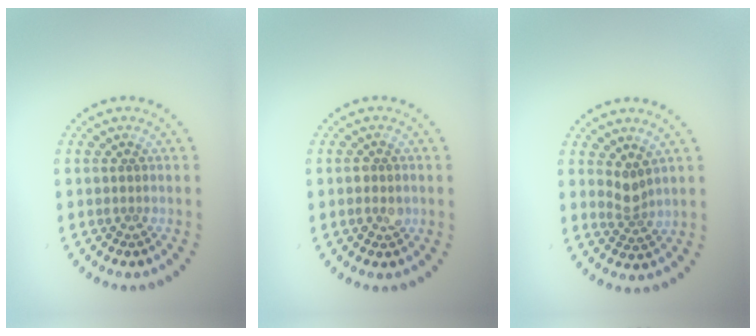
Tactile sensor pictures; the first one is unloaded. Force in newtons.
{"total": 1.5, "press": 1.5, "slide": 0.2}
{"total": 2.0, "press": 1.5, "slide": 1.4}